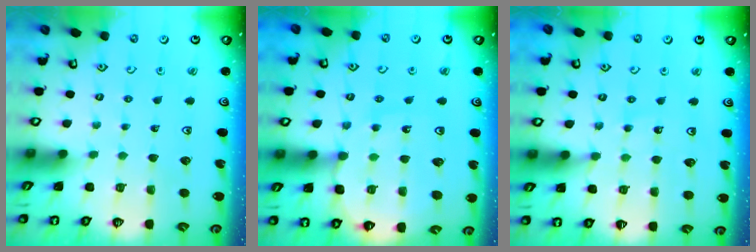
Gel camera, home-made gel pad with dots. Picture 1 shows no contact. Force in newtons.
{"total": 12.8, "press": 12.5, "slide": 3.1}
{"total": 12.4, "press": 11.9, "slide": 3.4}